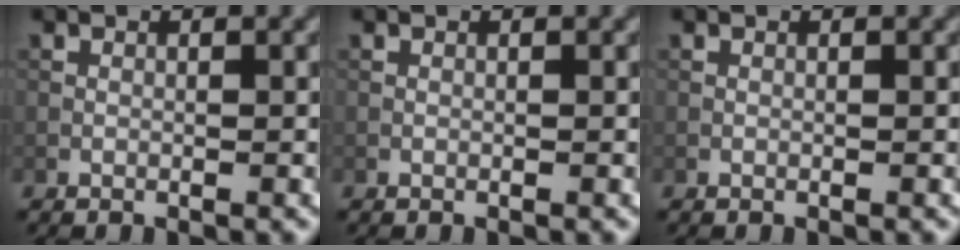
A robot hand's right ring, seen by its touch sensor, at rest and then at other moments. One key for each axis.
{"total": 0.0}
{"total": 0.0}